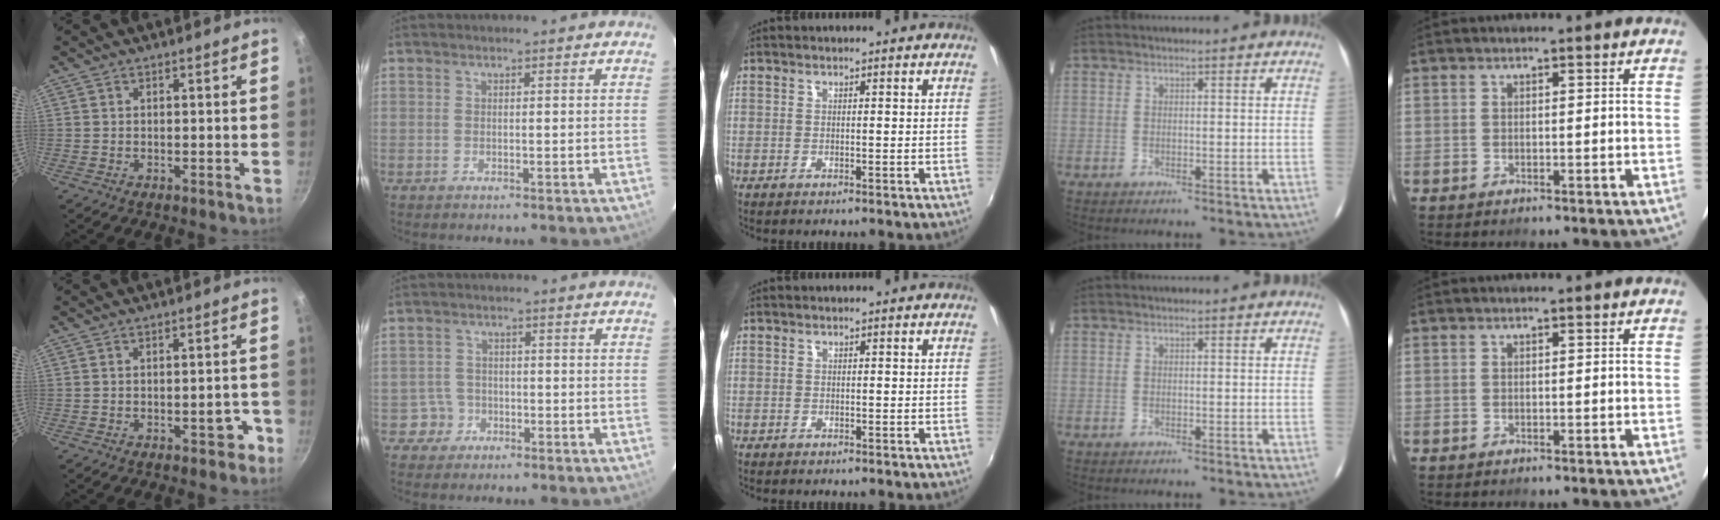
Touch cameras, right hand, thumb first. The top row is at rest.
{"thumb": {"total": 3.8, "force": [-2.0, 2.0, 2.5], "torque": [-0.005, 0.028, -0.018]}, "index": {"total": 3.6, "force": [-1.7, 3.2, -0.5], "torque": [0.009, 0.019, -0.028]}, "middle": {"total": 0.7, "force": [-0.5, 0.5, 0.0], "torque": [-0.003, 0.003, -0.008]}}